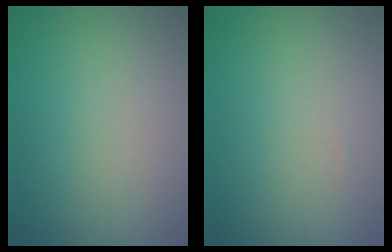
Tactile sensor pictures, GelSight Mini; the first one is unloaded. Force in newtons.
{"total": 0.0}